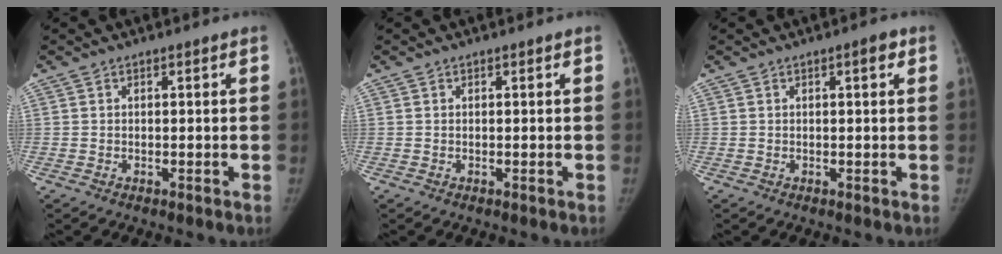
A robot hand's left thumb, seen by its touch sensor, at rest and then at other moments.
{"total": 0.0}
{"total": 1.7, "force": [0.7, 0.5, 1.5], "torque": [-0.019, 0.001, 0.007]}